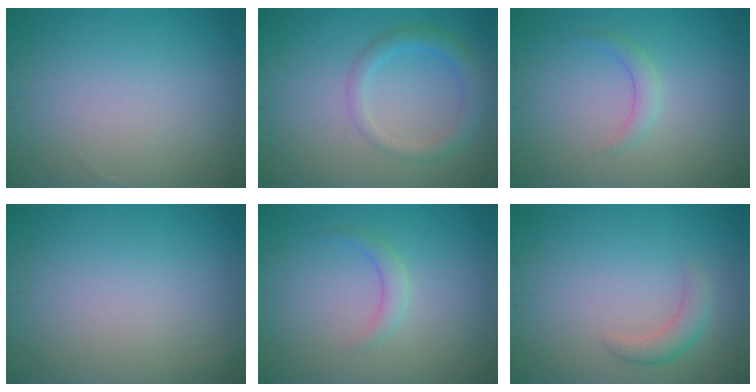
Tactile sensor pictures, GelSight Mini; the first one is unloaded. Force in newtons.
{"total": 2.7, "press": 2.7, "slide": 0.1}
{"total": 1.4, "press": 1.4, "slide": 0.1}
{"total": 0.0}
{"total": 1.4, "press": 1.4, "slide": 0.1}
{"total": 2.0, "press": 2.0, "slide": 0.1}